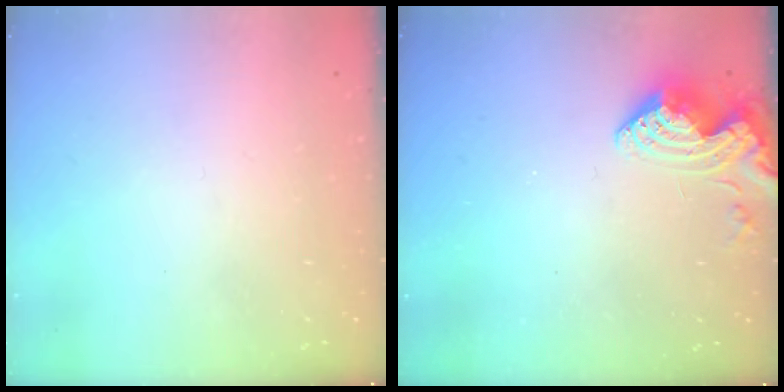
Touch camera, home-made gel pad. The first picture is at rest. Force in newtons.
{"total": 10.1, "press": 10.0, "slide": 1.2}